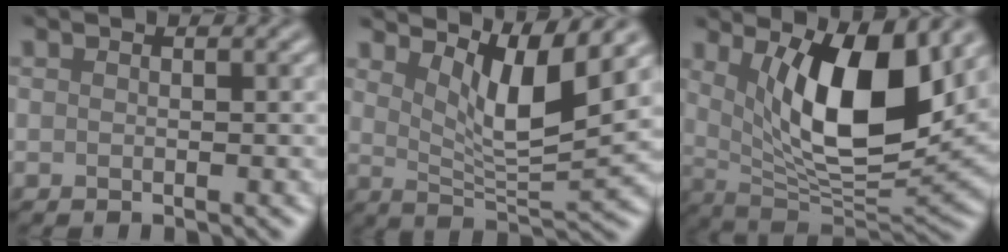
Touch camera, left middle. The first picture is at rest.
{"total": 6.1, "force": [3.4, 1.4, 4.8], "torque": [-0.081, -0.012, 0.060]}
{"total": 10.3, "force": [3.3, 3.8, 9.0], "torque": [-0.144, -0.023, 0.062]}